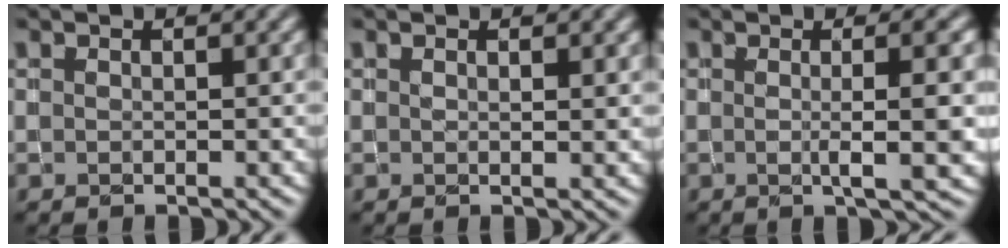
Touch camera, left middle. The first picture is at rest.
{"total": 1.0, "force": [0.5, 0.3, 0.8], "torque": [-0.004, 0.000, 0.009]}
{"total": 5.8, "force": [0.0, 1.3, 5.6], "torque": [-0.070, 0.006, -0.003]}